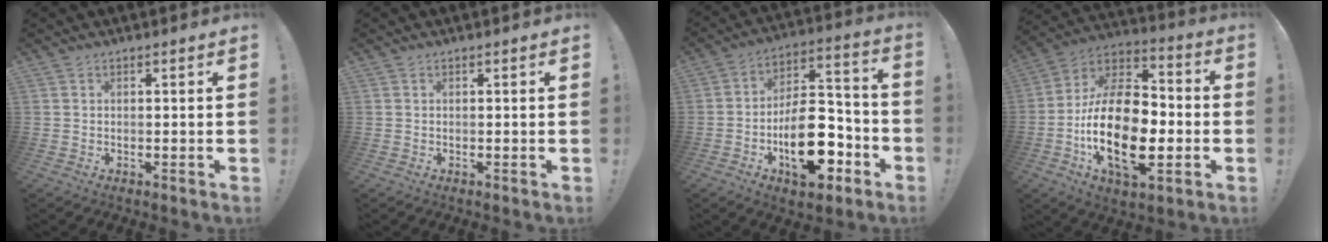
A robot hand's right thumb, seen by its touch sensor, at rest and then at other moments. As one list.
[{"total": 0.0}, {"total": 21.5, "force": [-8.1, 11.4, 16.3], "torque": [-0.261, 0.065, -0.116]}, {"total": 26.0, "force": [-5.6, 14.3, 21.0], "torque": [-0.403, 0.025, -0.089]}]